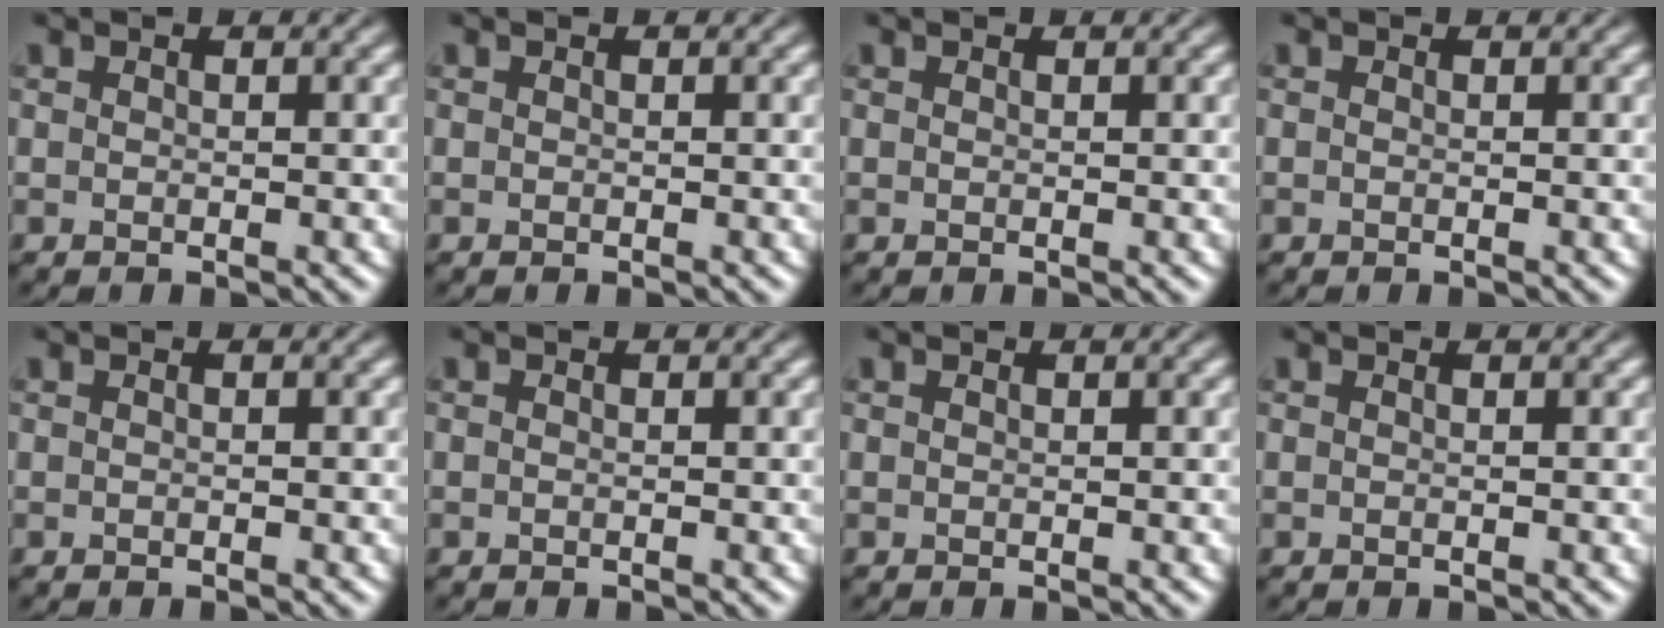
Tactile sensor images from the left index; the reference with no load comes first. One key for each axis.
{"total": 0.0}
{"total": 0.0}
{"total": 0.0}
{"total": 0.0}
{"total": 0.0}
{"total": 0.0}
{"total": 0.0}